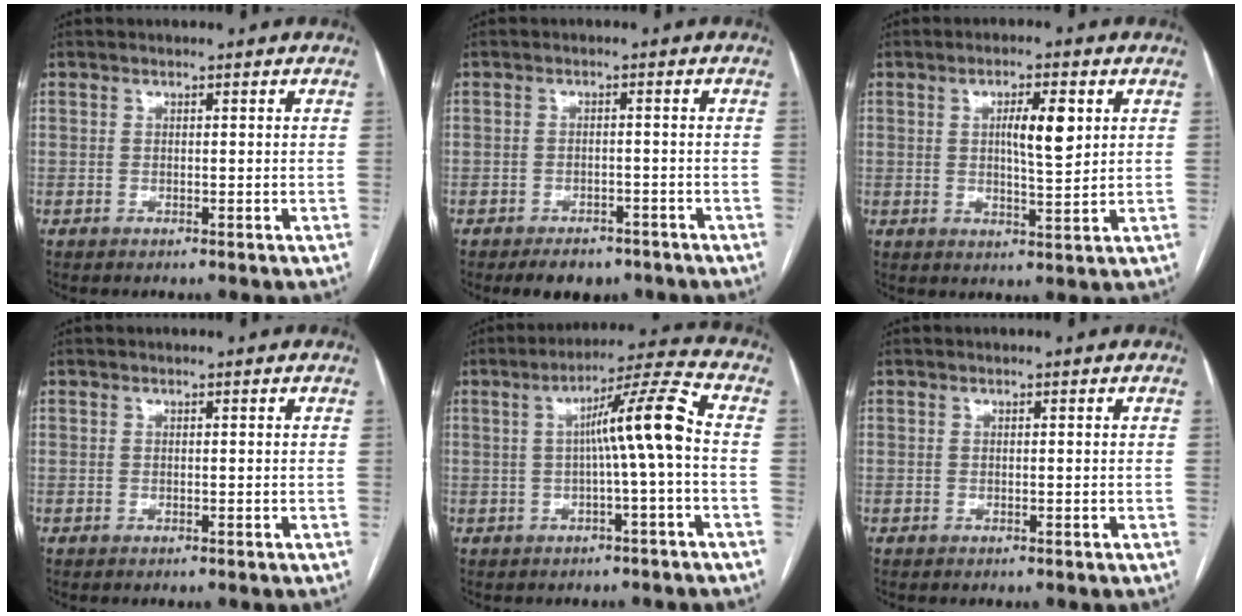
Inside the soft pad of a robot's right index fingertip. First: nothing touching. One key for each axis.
{"total": 5.9, "fx": -4.6, "fy": 2.9, "fz": 2.2, "tx": -0.027, "ty": 0.001, "tz": -0.060}
{"total": 6.2, "fx": 1.7, "fy": 1.2, "fz": 5.8, "tx": -0.097, "ty": 0.002, "tz": 0.030}
{"total": 0.0}
{"total": 8.9, "fx": -0.2, "fy": -0.8, "fz": 8.8, "tx": -0.138, "ty": 0.022, "tz": -0.003}
{"total": 0.0}